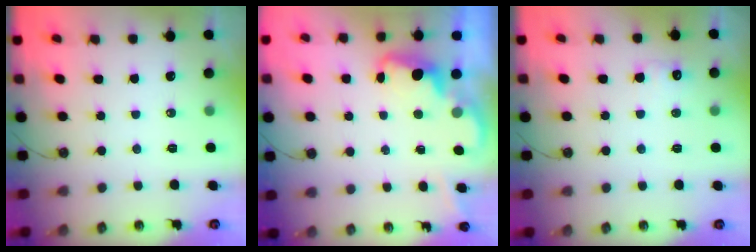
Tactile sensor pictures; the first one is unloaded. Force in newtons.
{"total": 2.2, "press": 2.2, "slide": 0.5}
{"total": 6.8, "press": 6.8, "slide": 0.9}